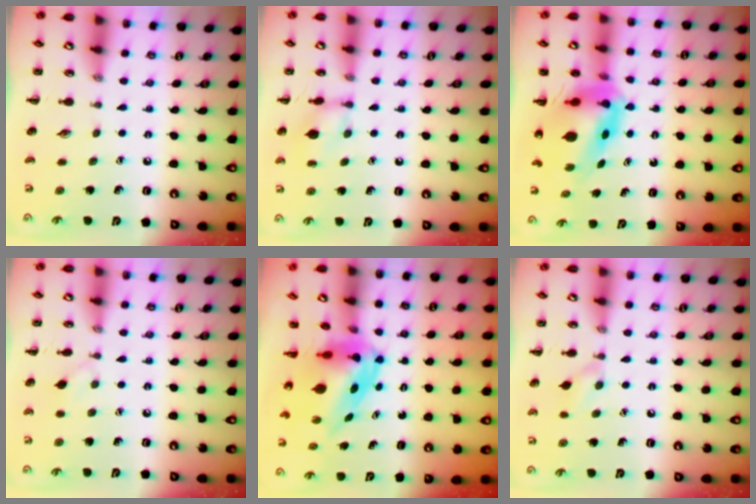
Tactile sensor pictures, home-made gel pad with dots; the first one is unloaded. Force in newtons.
{"total": 9.2, "press": 9.2, "slide": 1.0}
{"total": 7.6, "press": 7.2, "slide": 2.4}
{"total": 2.9, "press": 2.7, "slide": 1.1}
{"total": 5.8, "press": 5.6, "slide": 1.5}
{"total": 6.7, "press": 6.3, "slide": 2.1}